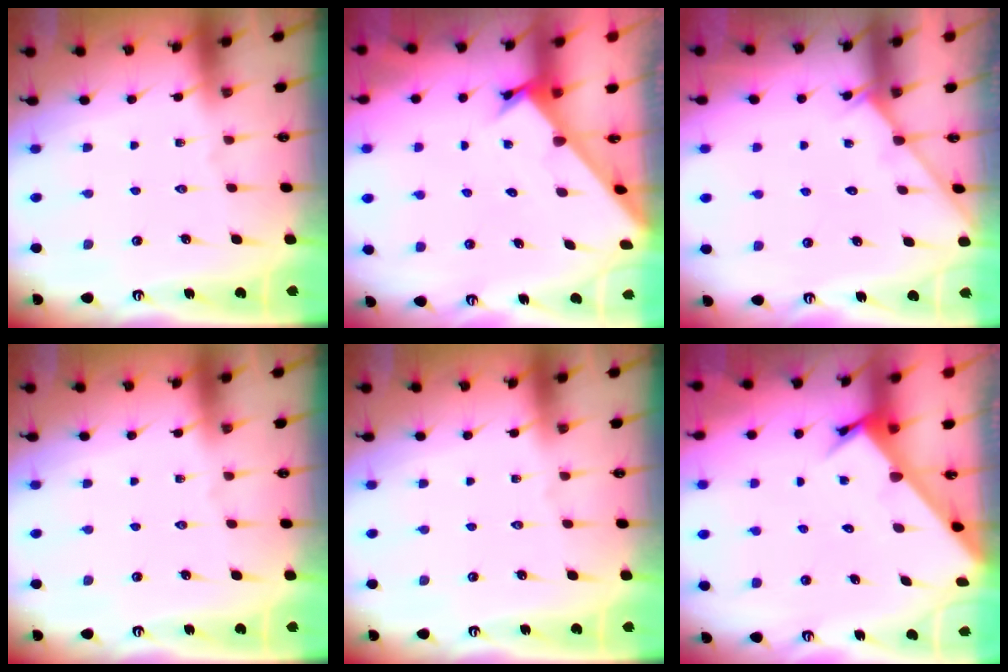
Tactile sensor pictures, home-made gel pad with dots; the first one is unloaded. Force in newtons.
{"total": 2.3, "press": 2.3, "slide": 0.2}
{"total": 3.1, "press": 3.1, "slide": 0.3}
{"total": 0.0}
{"total": 0.0}
{"total": 3.3, "press": 3.3, "slide": 0.2}